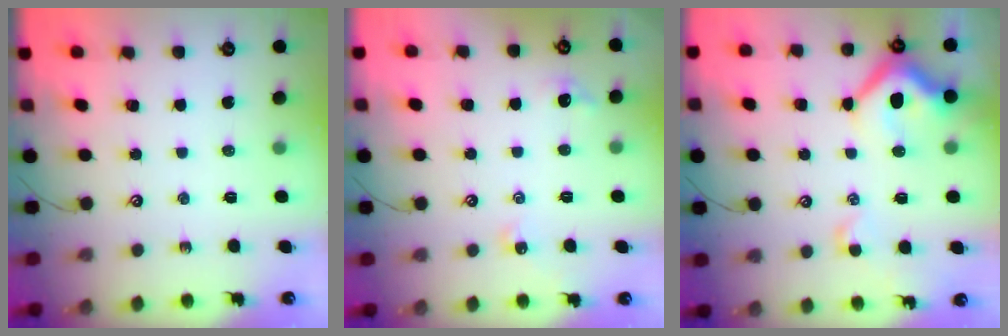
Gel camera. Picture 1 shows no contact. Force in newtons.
{"total": 2.7, "press": 2.6, "slide": 0.5}
{"total": 10.2, "press": 10.1, "slide": 1.4}